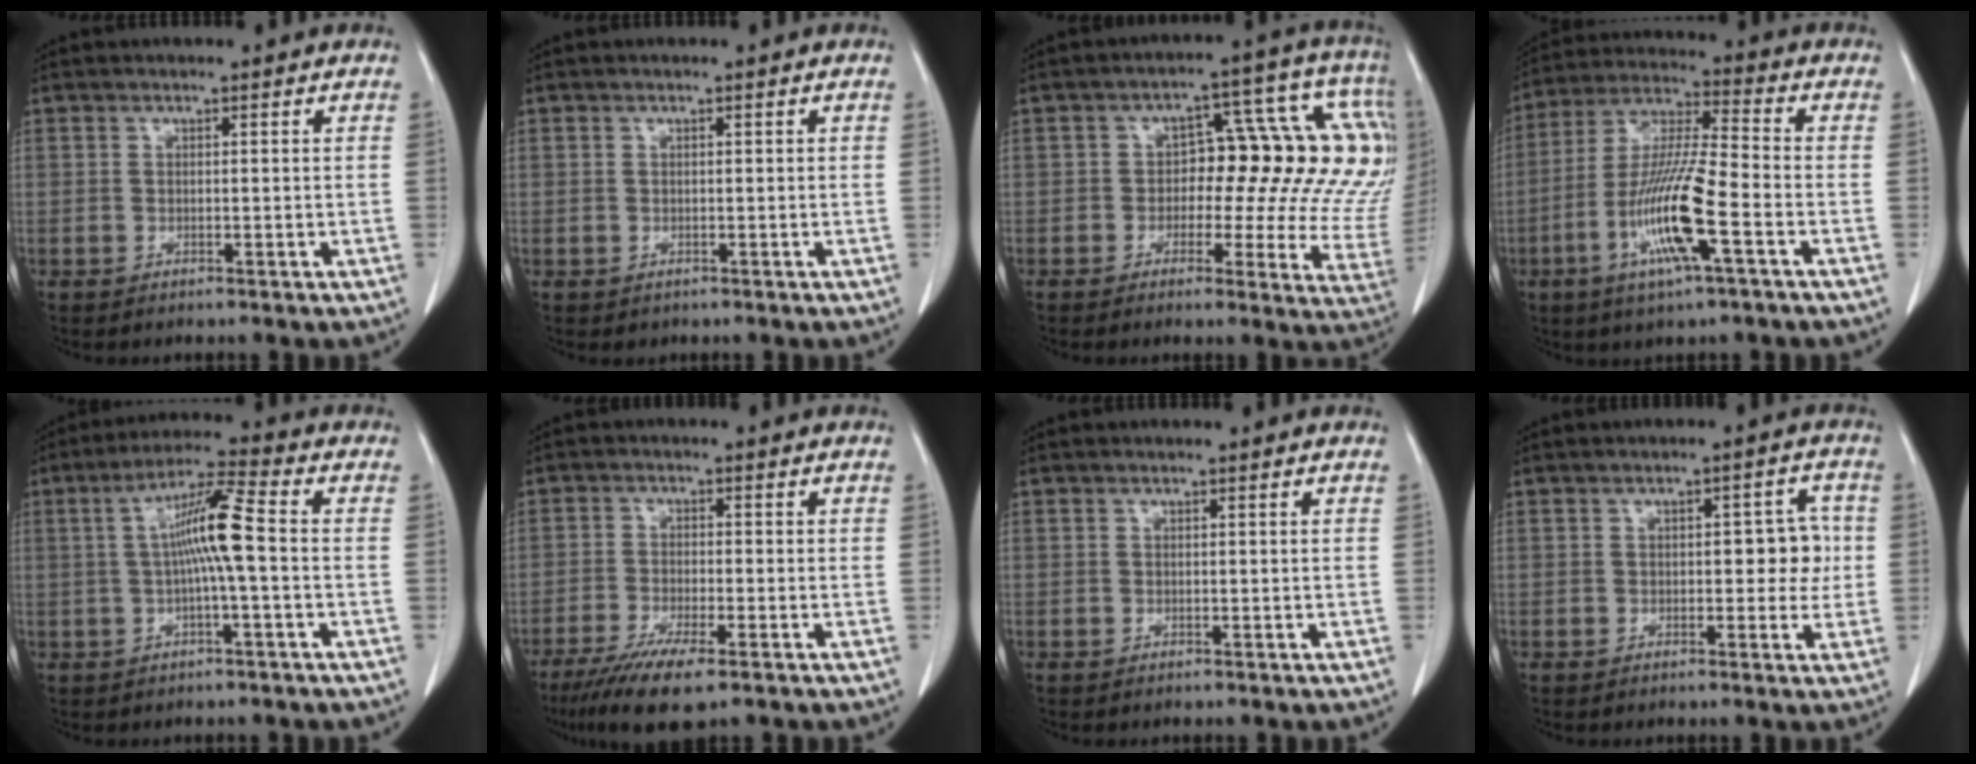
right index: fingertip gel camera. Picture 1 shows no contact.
{"total": 0.7, "force": [-0.1, 0.7, 0.0], "torque": [0.002, 0.004, -0.002]}
{"total": 16.8, "force": [1.9, 7.0, 15.1], "torque": [-0.155, 0.033, 0.015]}
{"total": 13.9, "force": [-5.0, 1.0, 12.9], "torque": [-0.264, -0.010, -0.096]}
{"total": 8.1, "force": [-0.1, -0.1, 8.1], "torque": [-0.152, 0.015, -0.006]}
{"total": 7.6, "force": [-5.1, 1.0, 5.6], "torque": [-0.100, -0.019, -0.085]}
{"total": 0.0}
{"total": 4.9, "force": [0.1, 2.3, 4.3], "torque": [-0.046, 0.018, 0.002]}